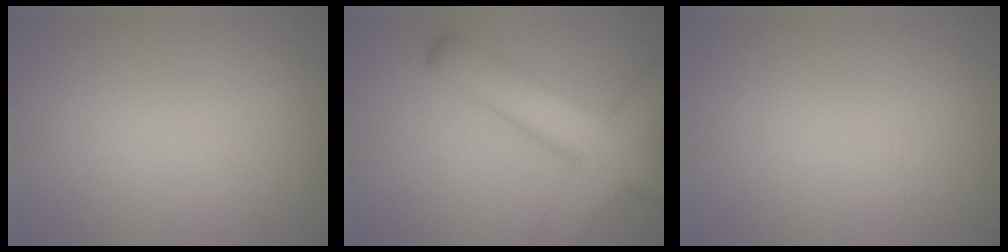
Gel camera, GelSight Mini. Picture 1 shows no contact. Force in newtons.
{"total": 8.8, "press": 8.8, "slide": 0.4}
{"total": 0.0}